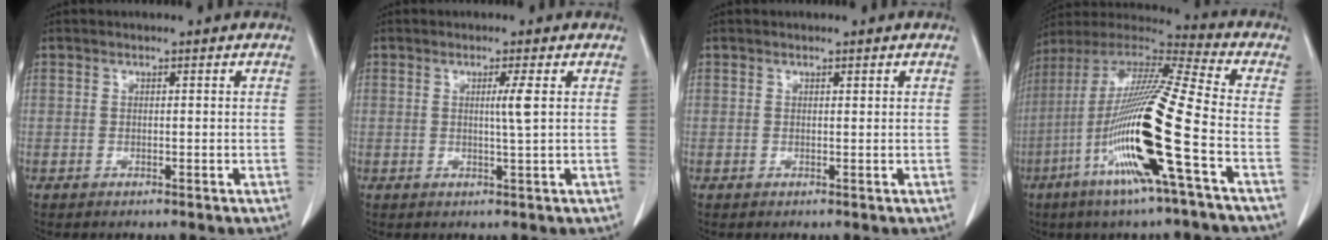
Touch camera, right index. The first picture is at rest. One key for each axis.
{"total": 2.5, "fx": 0.5, "fy": -0.7, "fz": 2.4, "tx": -0.043, "ty": -0.005, "tz": 0.008}
{"total": 0.0}
{"total": 20.9, "fx": -6.8, "fy": -0.3, "fz": 19.7, "tx": -0.407, "ty": -0.025, "tz": -0.140}